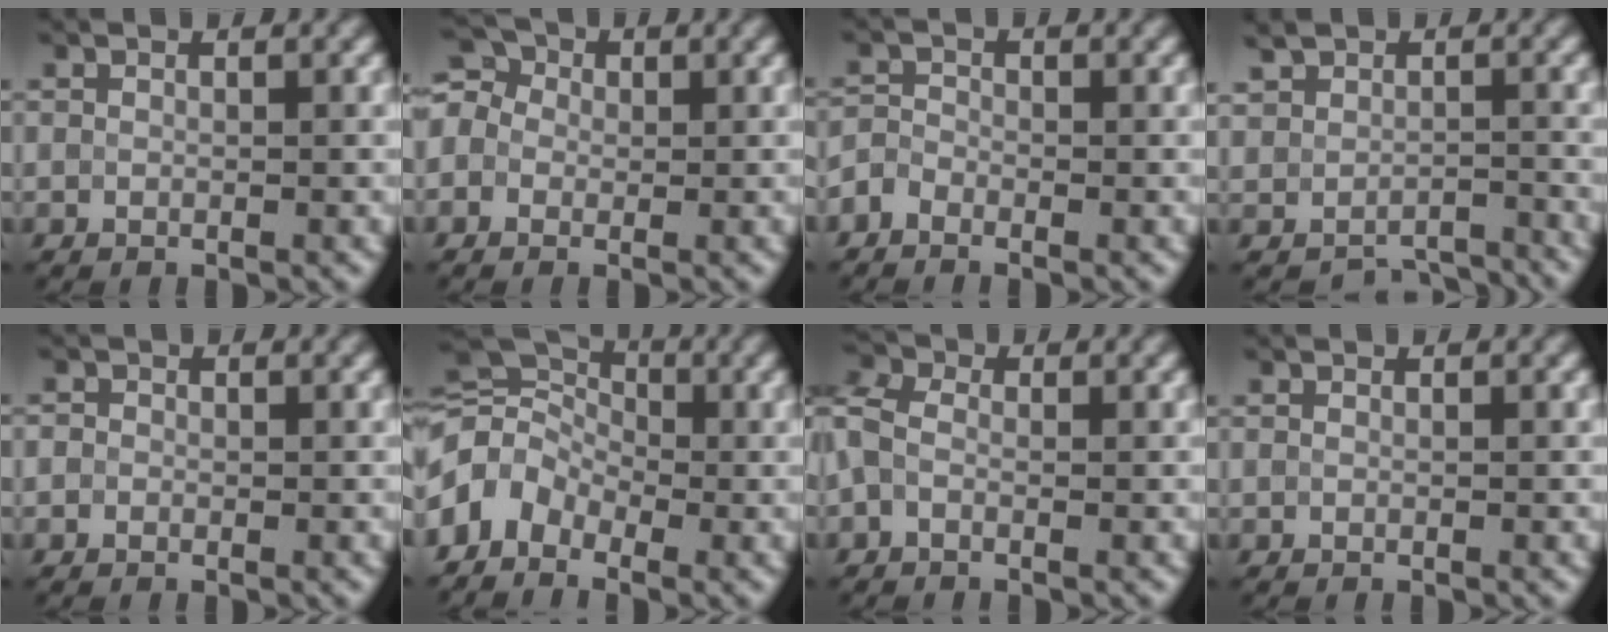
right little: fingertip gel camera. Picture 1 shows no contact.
{"total": 5.0, "force": [0.7, 4.1, 2.8], "torque": [-0.051, 0.035, -0.025]}
{"total": 1.8, "force": [-1.4, 0.8, 0.7], "torque": [-0.016, 0.006, -0.033]}
{"total": 3.4, "force": [-1.8, 2.7, 1.0], "torque": [-0.001, -0.010, -0.031]}
{"total": 0.6, "force": [0.0, 0.5, 0.3], "torque": [-0.008, 0.001, -0.011]}
{"total": 6.1, "force": [-2.4, 4.1, 3.7], "torque": [-0.067, 0.015, -0.068]}
{"total": 3.6, "force": [-0.1, 2.7, 2.4], "torque": [-0.061, 0.018, -0.031]}
{"total": 0.0}